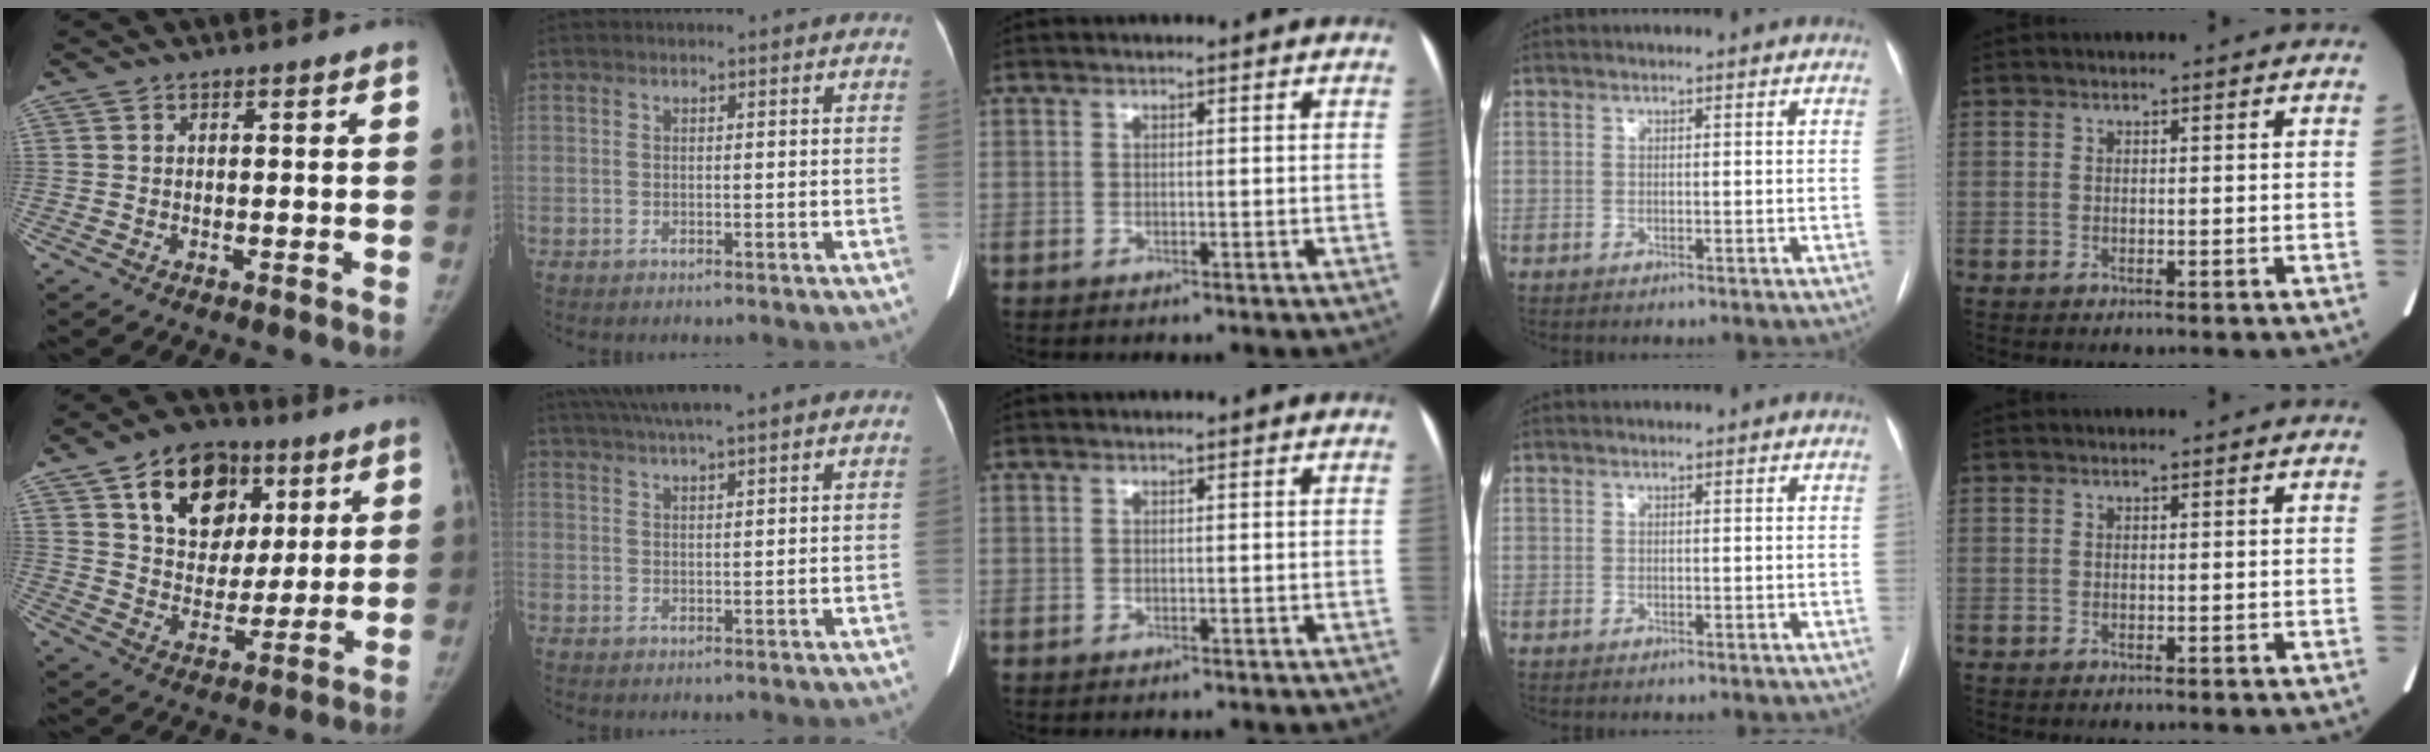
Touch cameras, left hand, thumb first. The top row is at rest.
{"thumb": {"total": 16.9, "force": [7.6, 11.9, 9.3], "torque": [-0.103, -0.020, 0.128]}, "index": {"total": 13.2, "force": [11.2, 0.9, 6.9], "torque": [-0.122, 0.044, 0.160]}}